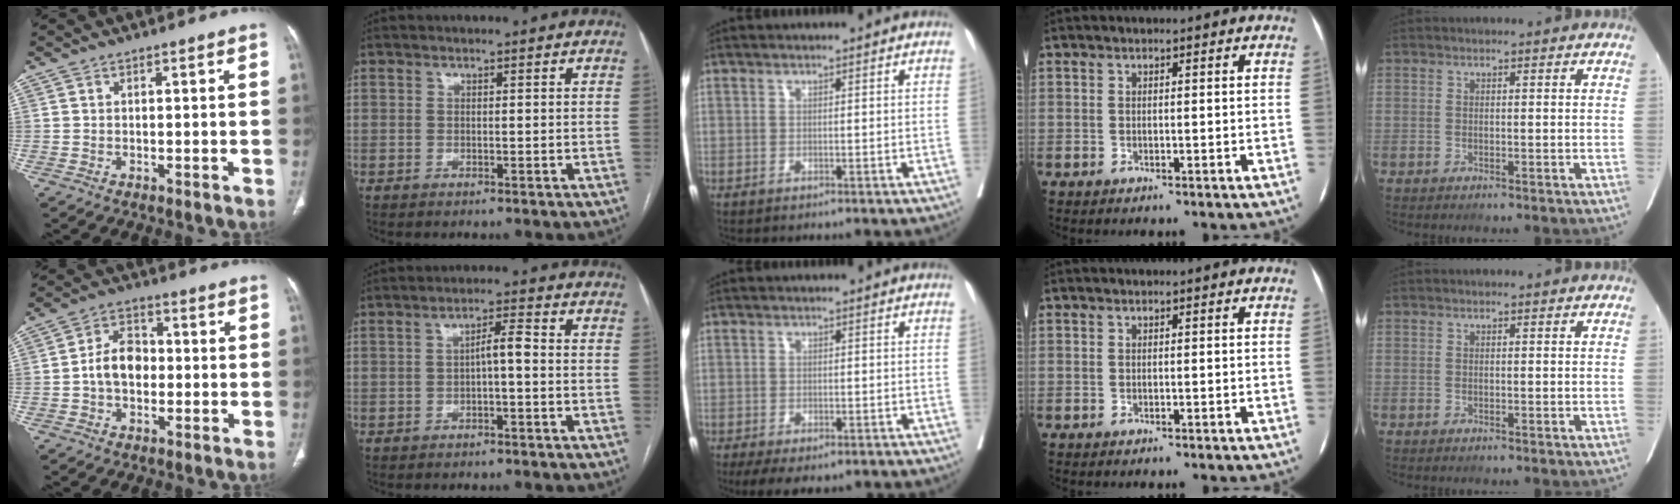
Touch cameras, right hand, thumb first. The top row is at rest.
{"thumb": {"total": 7.5, "force": [-0.8, 5.4, 5.1], "torque": [-0.073, 0.022, -0.023]}, "index": {"total": 3.2, "force": [-0.5, 0.5, 3.1], "torque": [-0.049, 0.012, -0.007]}, "middle": {"total": 5.7, "force": [-4.0, 2.6, 3.2], "torque": [-0.043, -0.008, -0.060]}}